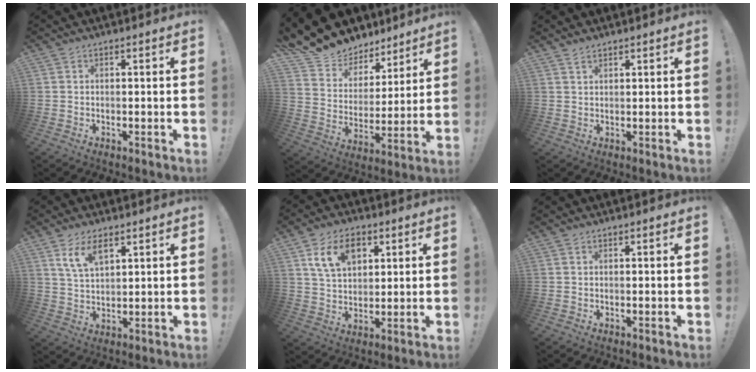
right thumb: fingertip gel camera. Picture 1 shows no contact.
{"total": 12.8, "force": [10.8, 6.5, 2.6], "torque": [-0.073, -0.083, 0.204]}
{"total": 0.7, "force": [0.7, 0.0, 0.1], "torque": [-0.001, -0.001, 0.014]}
{"total": 7.9, "force": [4.7, 3.6, 5.2], "torque": [-0.088, -0.017, 0.086]}
{"total": 11.9, "force": [5.7, 7.7, 7.0], "torque": [-0.105, -0.014, 0.107]}
{"total": 0.0}